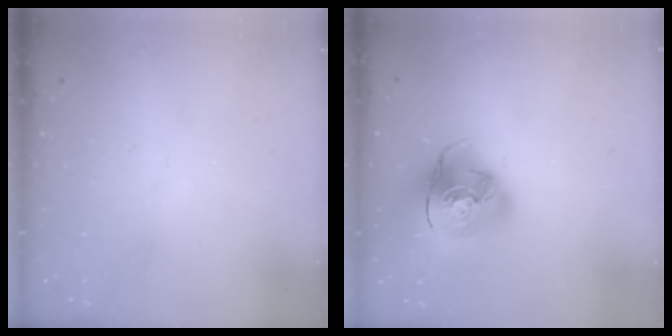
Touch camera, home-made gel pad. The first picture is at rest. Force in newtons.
{"total": 16.2, "press": 16.0, "slide": 2.4}